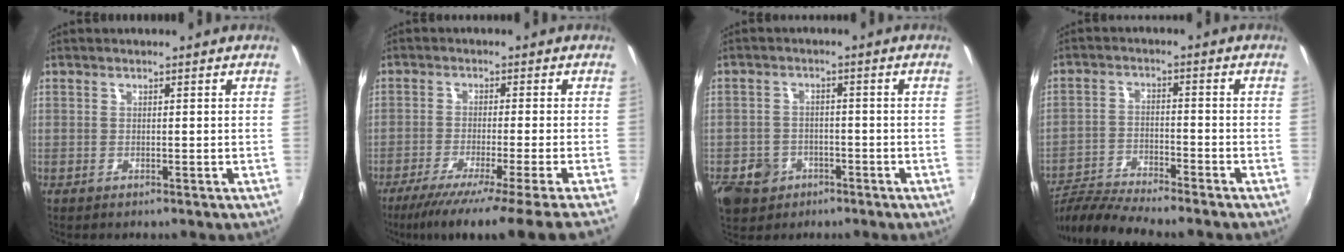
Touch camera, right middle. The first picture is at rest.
{"total": 13.6, "force": [-11.1, -2.6, 7.5], "torque": [-0.134, -0.051, -0.168]}
{"total": 8.0, "force": [-4.2, 6.3, 2.8], "torque": [-0.085, 0.007, -0.061]}
{"total": 10.0, "force": [-9.2, 0.0, 4.0], "torque": [-0.098, -0.012, -0.171]}